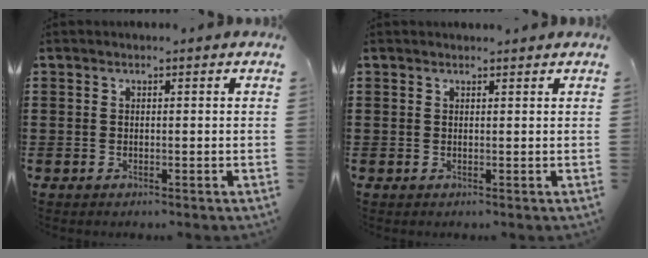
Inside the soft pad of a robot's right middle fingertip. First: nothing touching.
{"total": 0.5, "force": [0.5, 0.0, 0.0], "torque": [-0.002, -0.002, 0.011]}